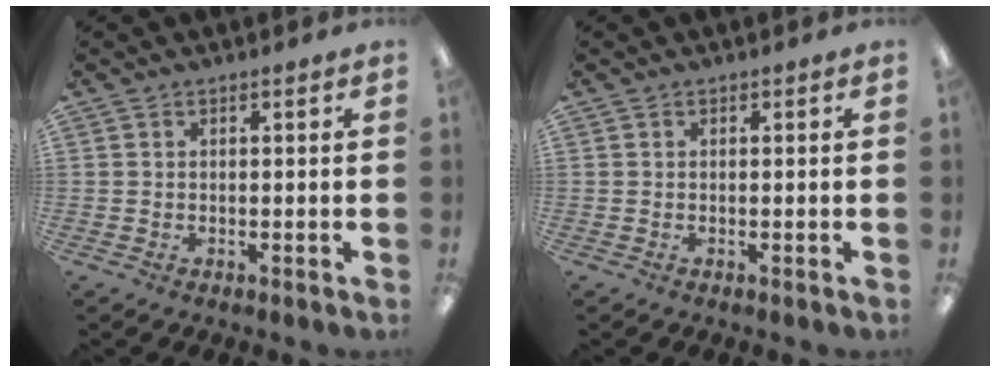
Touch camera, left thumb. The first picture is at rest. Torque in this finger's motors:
{"motor_torque": [0.00, 0.00, 0.00, 0.00, 0.00]}